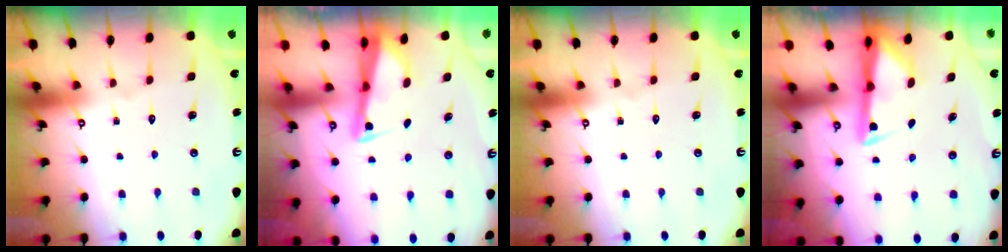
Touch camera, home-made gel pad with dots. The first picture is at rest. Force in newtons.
{"total": 2.7, "press": 2.7, "slide": 0.3}
{"total": 0.0}
{"total": 2.9, "press": 2.9, "slide": 0.5}